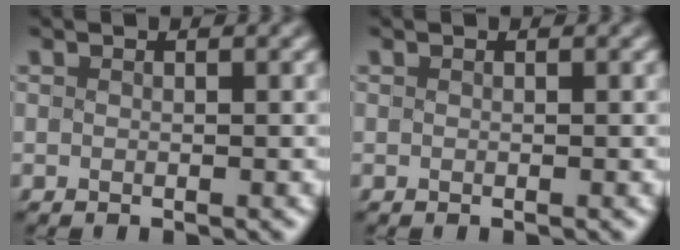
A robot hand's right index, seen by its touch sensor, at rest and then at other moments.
{"total": 0.0}